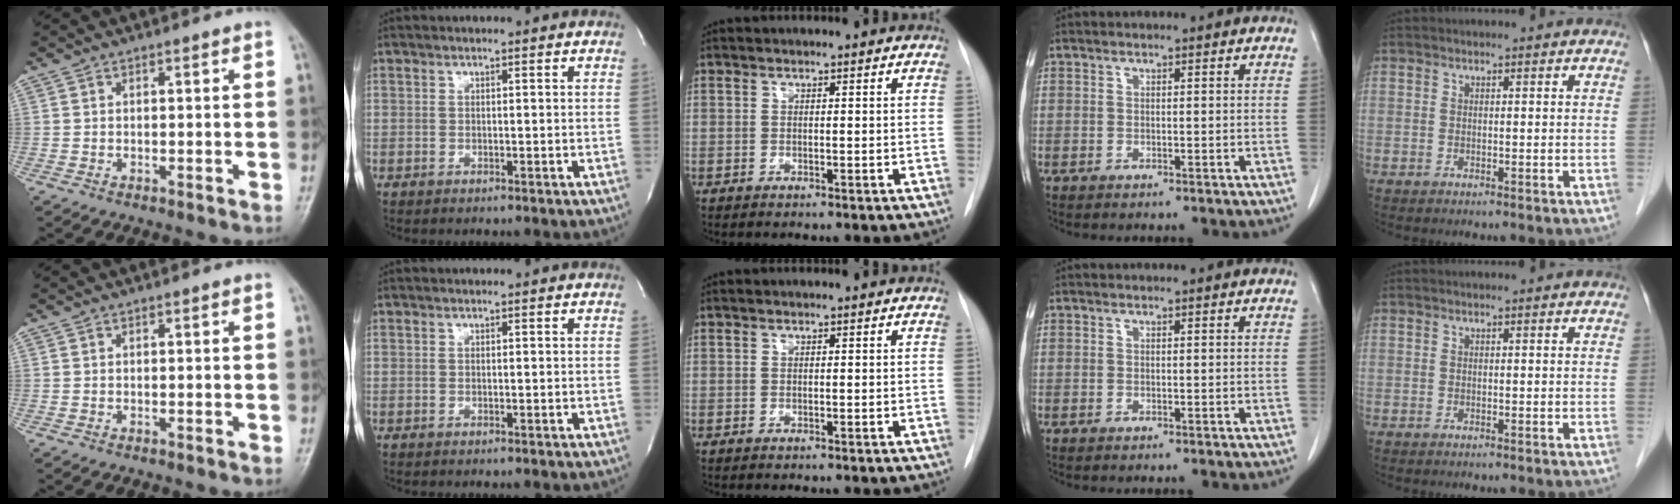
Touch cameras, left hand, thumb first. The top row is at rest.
{}